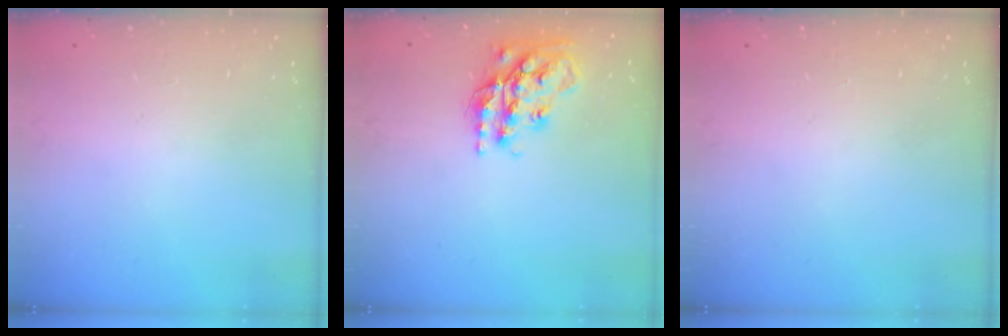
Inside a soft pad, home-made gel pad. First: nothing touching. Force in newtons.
{"total": 18.7, "press": 18.6, "slide": 1.5}
{"total": 0.0}